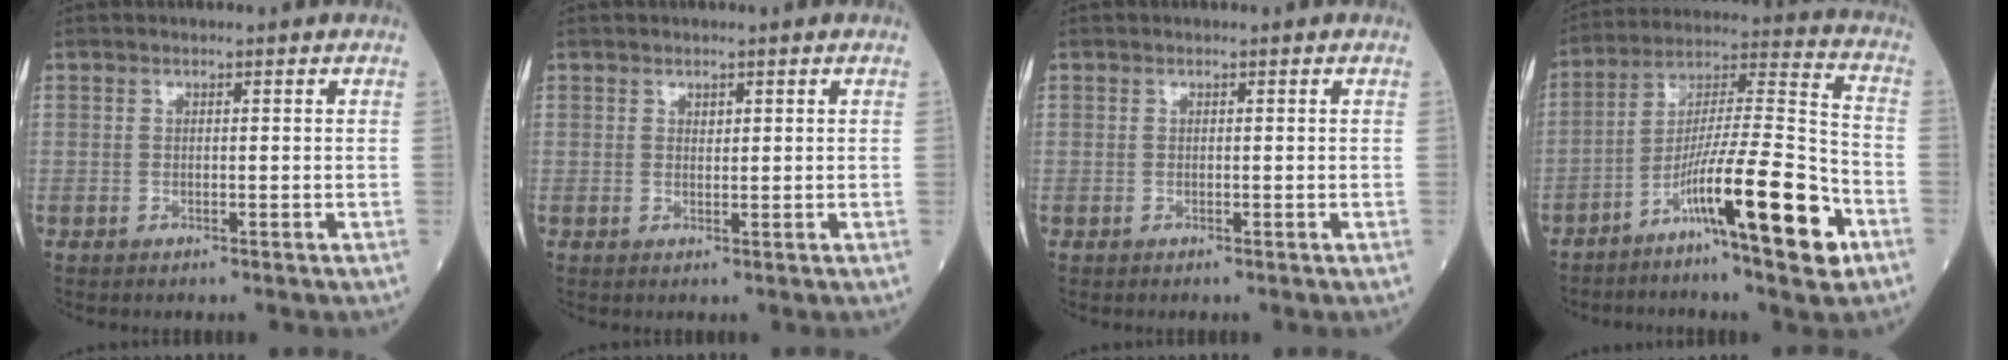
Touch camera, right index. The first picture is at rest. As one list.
[{"total": 0.7, "force": [0.4, 0.4, 0.4], "torque": [-0.004, -0.003, 0.007]}, {"total": 0.0}, {"total": 16.6, "force": [-8.3, 0.8, 14.4], "torque": [-0.247, -0.005, -0.141]}]